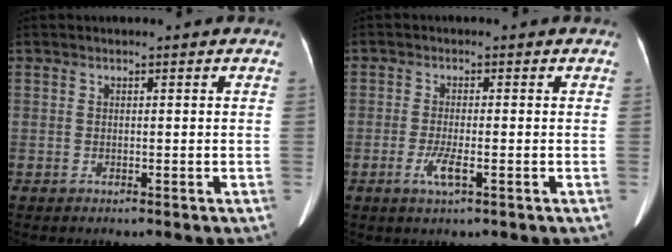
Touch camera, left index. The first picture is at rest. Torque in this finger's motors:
{"motor_torque": [0.24, 0.08, 0.07, 0.01]}